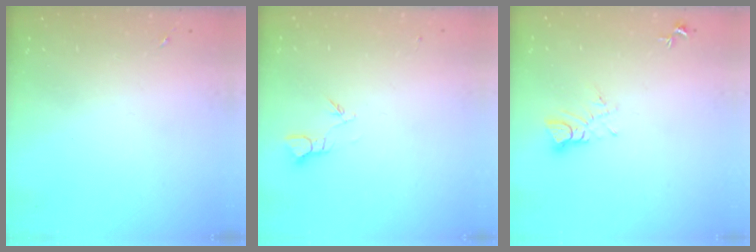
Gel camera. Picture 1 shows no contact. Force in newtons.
{"total": 2.7, "press": 2.7, "slide": 0.3}
{"total": 4.4, "press": 4.4, "slide": 0.3}